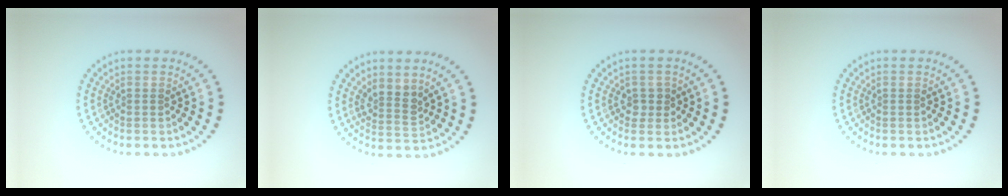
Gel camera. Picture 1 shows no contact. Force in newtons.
{"total": 2.3, "press": 1.8, "slide": 1.5}
{"total": 1.0, "press": 0.9, "slide": 0.5}
{"total": 0.0}